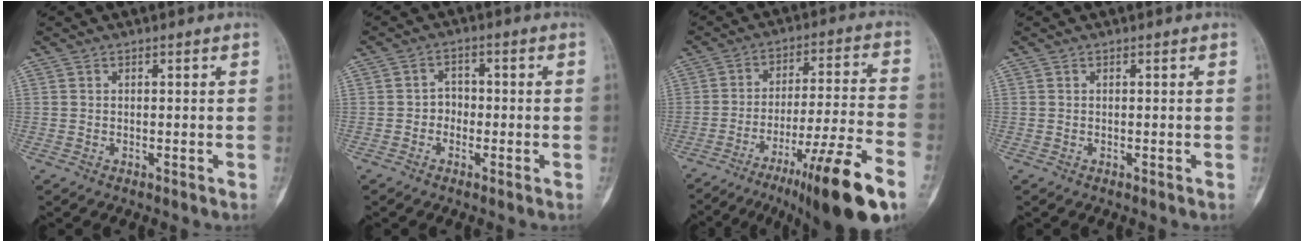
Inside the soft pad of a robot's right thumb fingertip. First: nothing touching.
{"total": 2.9, "force": [-0.9, 2.5, 1.1], "torque": [0.006, 0.013, -0.023]}
{"total": 19.5, "force": [-11.5, 1.6, 15.7], "torque": [-0.238, 0.045, -0.178]}
{"total": 0.0}